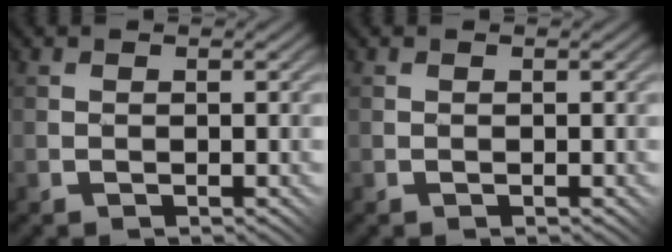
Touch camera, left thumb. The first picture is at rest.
{"total": 0.0}